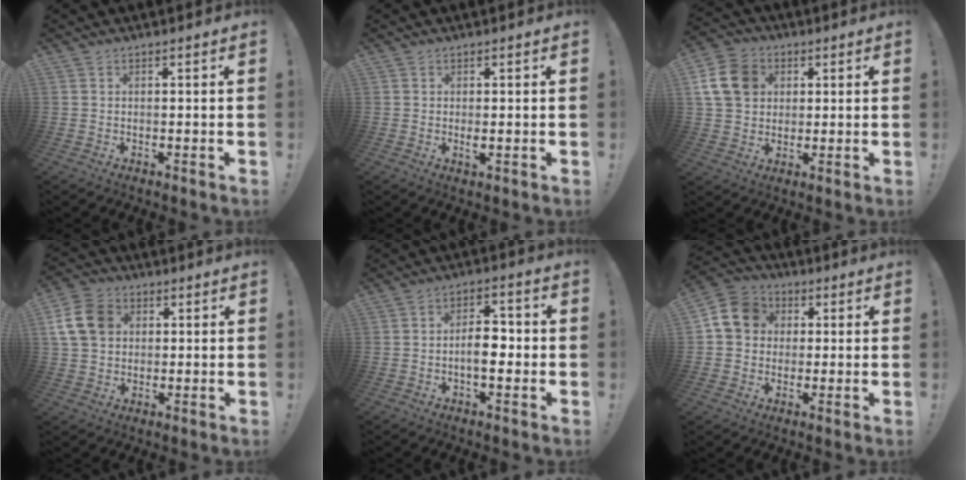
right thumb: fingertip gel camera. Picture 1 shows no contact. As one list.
[{"total": 1.5, "force": [0.2, 0.3, 1.4], "torque": [-0.022, -0.003, 0.003]}, {"total": 13.4, "force": [3.8, 10.9, 6.8], "torque": [-0.115, -0.007, 0.079]}, {"total": 12.3, "force": [3.1, 9.7, 6.9], "torque": [-0.117, 0.000, 0.065]}, {"total": 8.2, "force": [-1.6, 4.4, 6.7], "torque": [-0.112, 0.018, -0.030]}, {"total": 11.3, "force": [2.1, 9.7, 5.3], "torque": [-0.083, 0.011, 0.047]}]